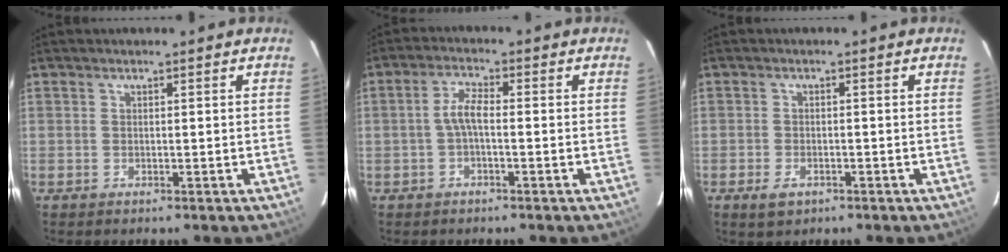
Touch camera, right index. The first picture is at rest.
{"total": 3.3, "force": [-0.9, 0.8, 3.1], "torque": [-0.069, 0.010, -0.019]}
{"total": 3.1, "force": [-1.7, 1.8, 1.7], "torque": [-0.038, -0.006, -0.029]}